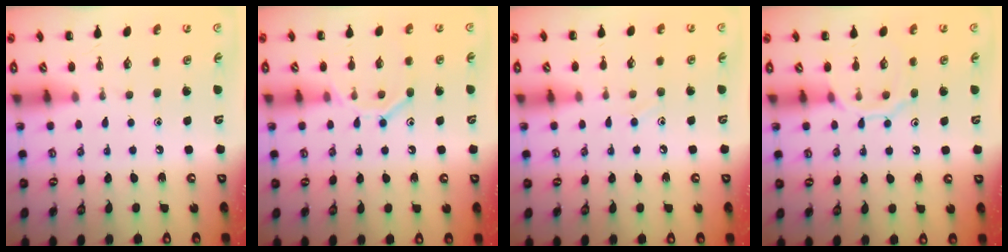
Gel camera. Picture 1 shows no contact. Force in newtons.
{"total": 10.4, "press": 10.3, "slide": 1.6}
{"total": 6.6, "press": 6.1, "slide": 2.4}
{"total": 9.5, "press": 9.5, "slide": 0.6}